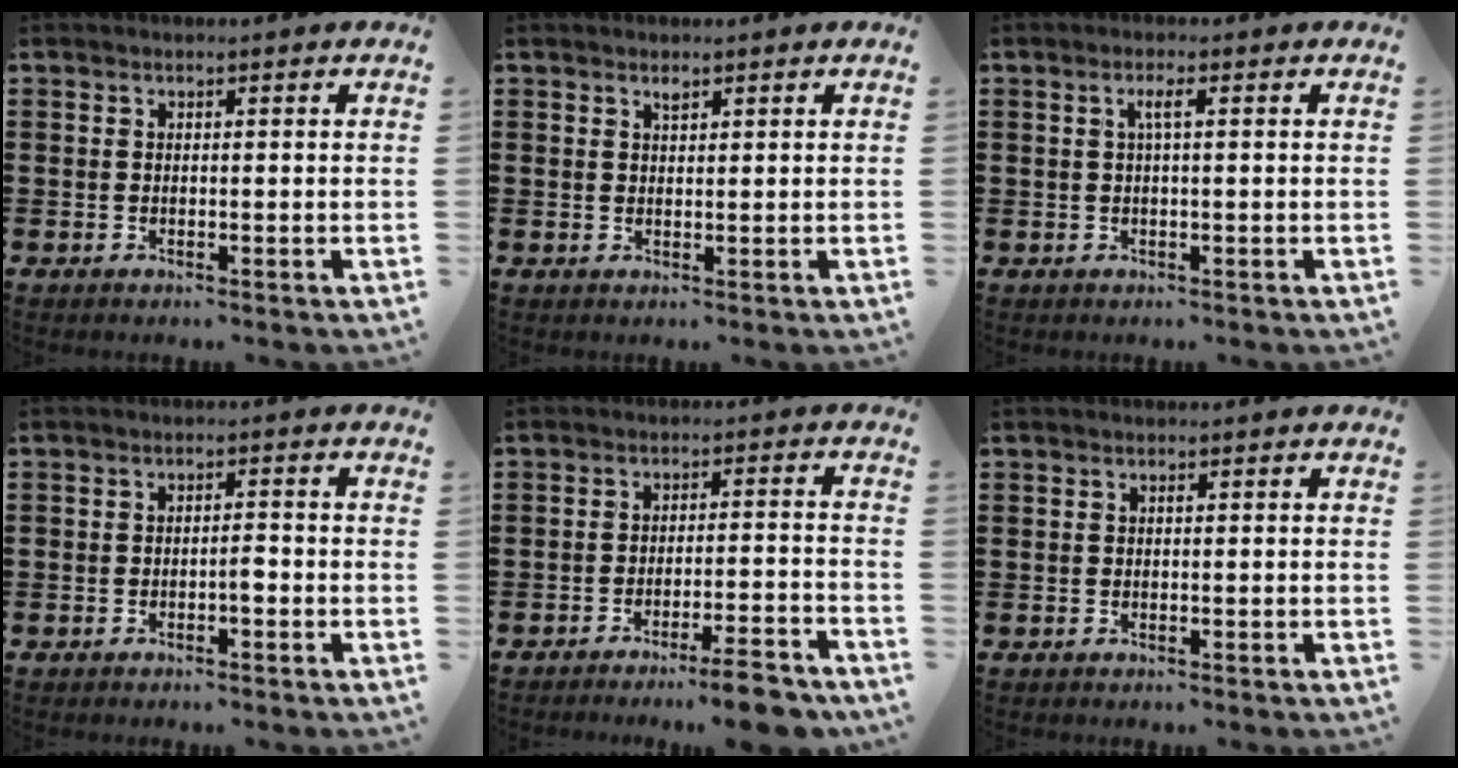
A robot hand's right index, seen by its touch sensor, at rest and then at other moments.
{"total": 0.9, "force": [0.7, 0.3, 0.5], "torque": [-0.011, 0.001, 0.012]}
{"total": 1.9, "force": [0.2, 0.1, 1.9], "torque": [-0.036, 0.001, 0.002]}
{"total": 1.9, "force": [-0.9, 0.6, 1.5], "torque": [-0.028, 0.004, -0.018]}
{"total": 6.2, "force": [-5.2, -0.3, 3.4], "torque": [-0.053, -0.012, -0.093]}
{"total": 0.0}